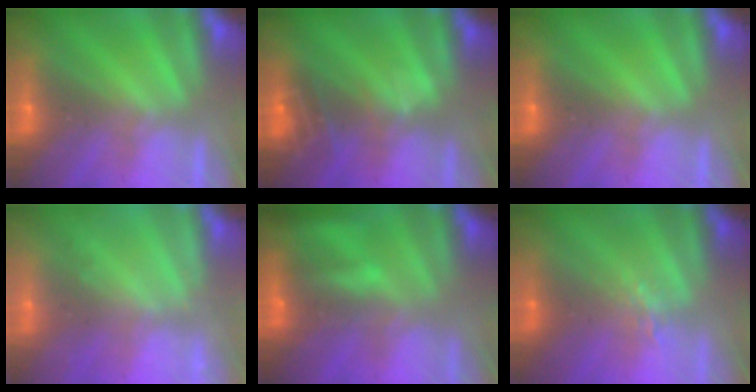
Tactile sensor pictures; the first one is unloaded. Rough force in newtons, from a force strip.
{"total": 2.8}
{"total": 0.0}
{"total": 2.3}
{"total": 7.1}
{"total": 1.4}